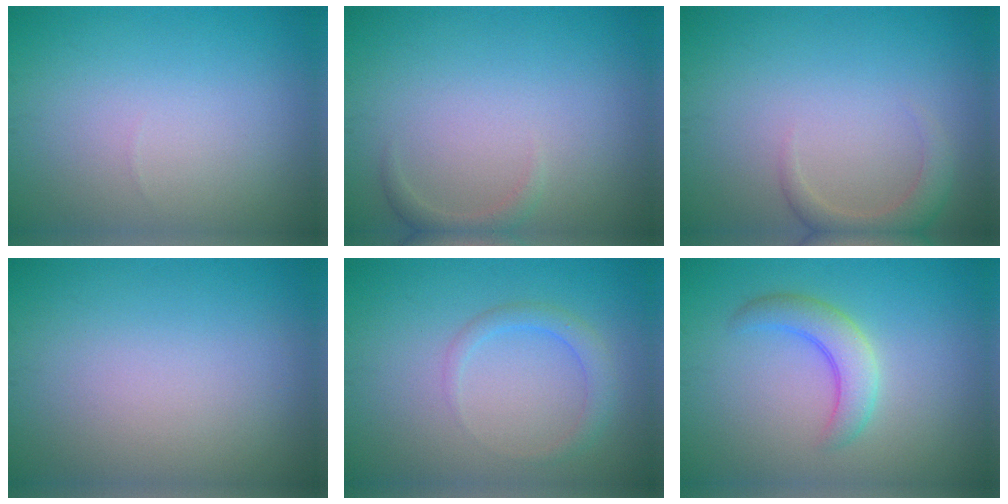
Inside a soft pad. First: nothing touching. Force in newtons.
{"total": 1.2, "press": 1.2, "slide": 0.2}
{"total": 2.3, "press": 2.3, "slide": 0.2}
{"total": 0.0}
{"total": 1.9, "press": 1.9, "slide": 0.1}
{"total": 3.3, "press": 3.3, "slide": 0.2}